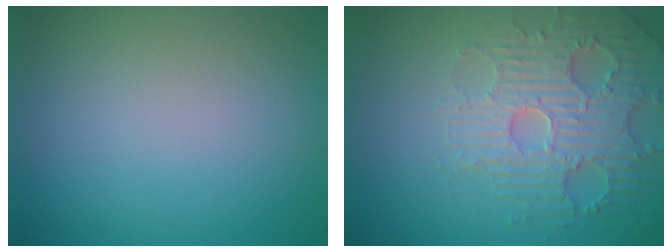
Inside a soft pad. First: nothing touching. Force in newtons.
{"total": 4.8, "press": 4.5, "slide": 1.5}